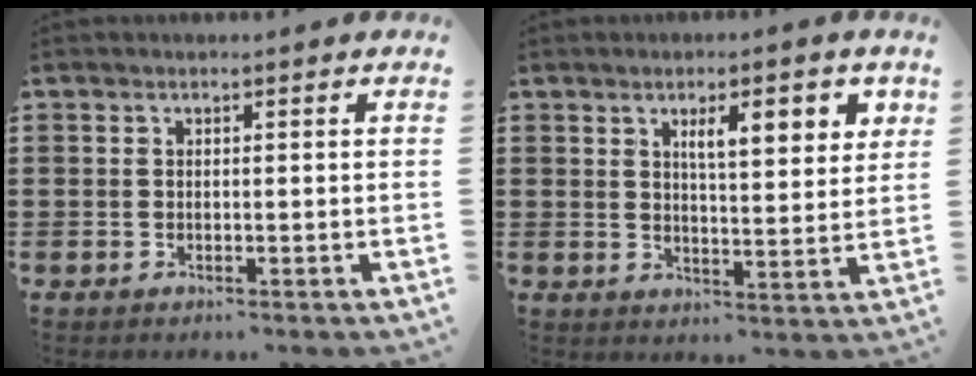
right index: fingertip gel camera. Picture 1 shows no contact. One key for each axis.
{"total": 6.2, "fx": 2.7, "fy": 1.8, "fz": 5.3, "tx": -0.084, "ty": -0.002, "tz": 0.039}